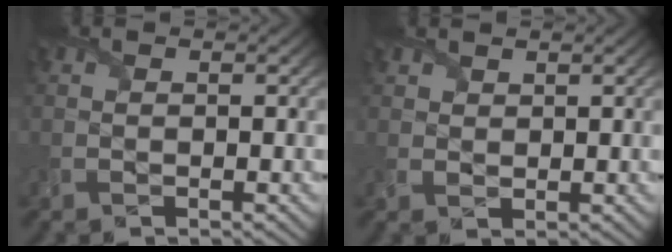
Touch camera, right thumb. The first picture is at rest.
{"total": 1.7, "force": [1.4, 0.9, 0.5], "torque": [-0.014, 0.004, 0.032]}